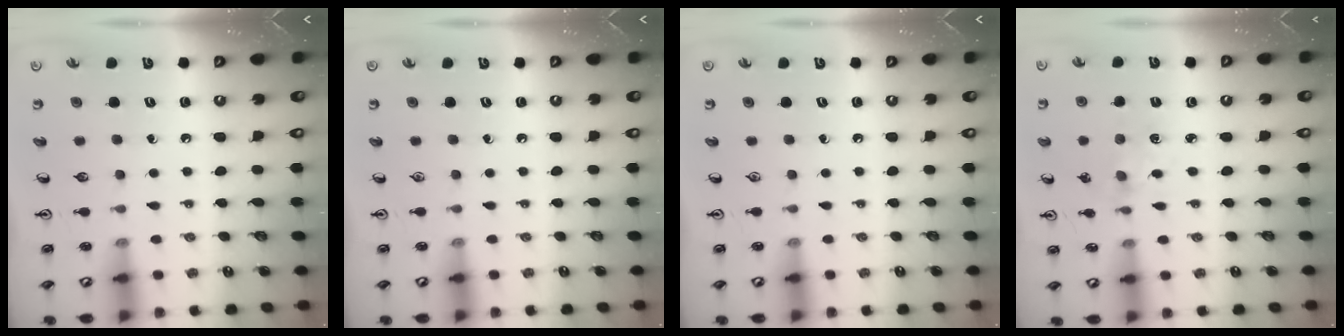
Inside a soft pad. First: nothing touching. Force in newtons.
{"total": 0.0}
{"total": 0.0}
{"total": 1.9, "press": 1.8, "slide": 0.2}